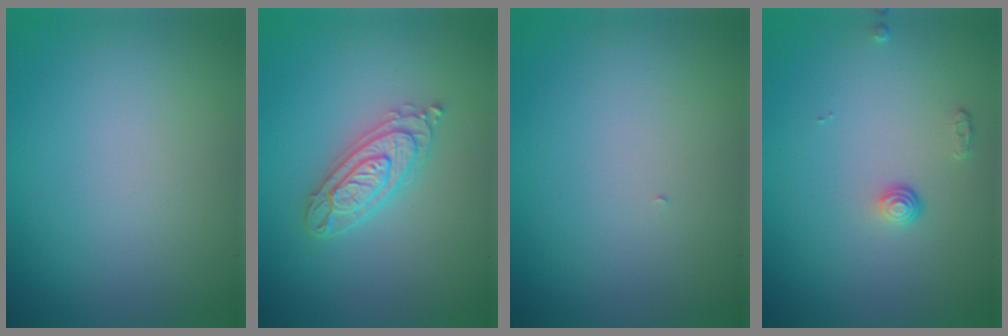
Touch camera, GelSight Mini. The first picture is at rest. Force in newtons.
{"total": 3.0, "press": 2.9, "slide": 0.6}
{"total": 0.0}
{"total": 1.1, "press": 0.8, "slide": 0.8}